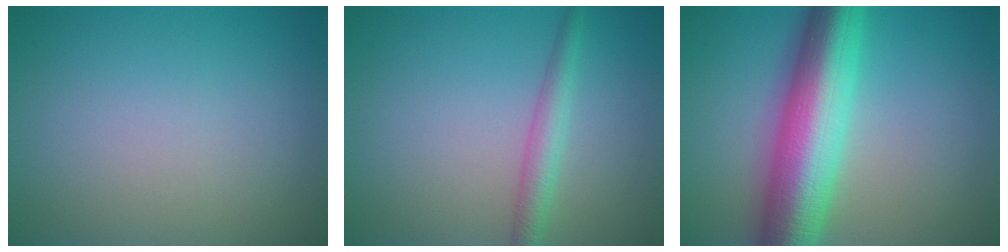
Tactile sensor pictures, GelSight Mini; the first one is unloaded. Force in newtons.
{"total": 2.4, "press": 2.4, "slide": 0.1}
{"total": 10.7, "press": 10.7, "slide": 0.1}